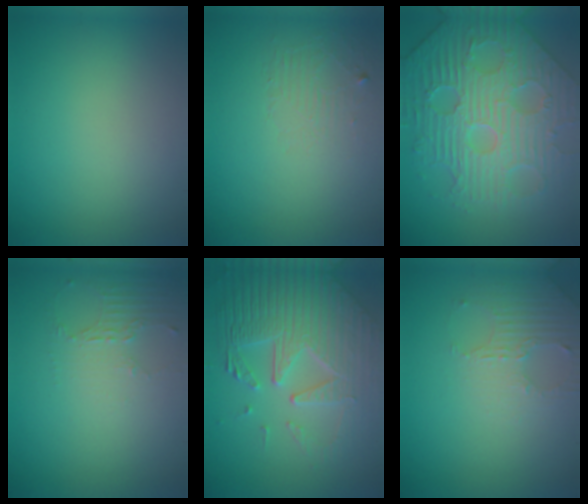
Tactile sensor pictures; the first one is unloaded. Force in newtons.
{"total": 1.4, "press": 0.1, "slide": 1.4}
{"total": 7.2, "press": 6.0, "slide": 3.9}
{"total": 2.1, "press": 1.5, "slide": 1.5}
{"total": 8.6, "press": 5.9, "slide": 6.3}
{"total": 3.0, "press": 2.9, "slide": 0.7}